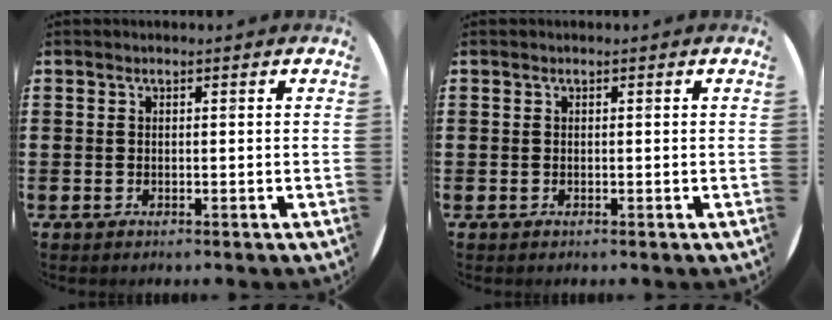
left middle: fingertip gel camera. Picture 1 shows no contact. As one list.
[{"total": 0.0}]